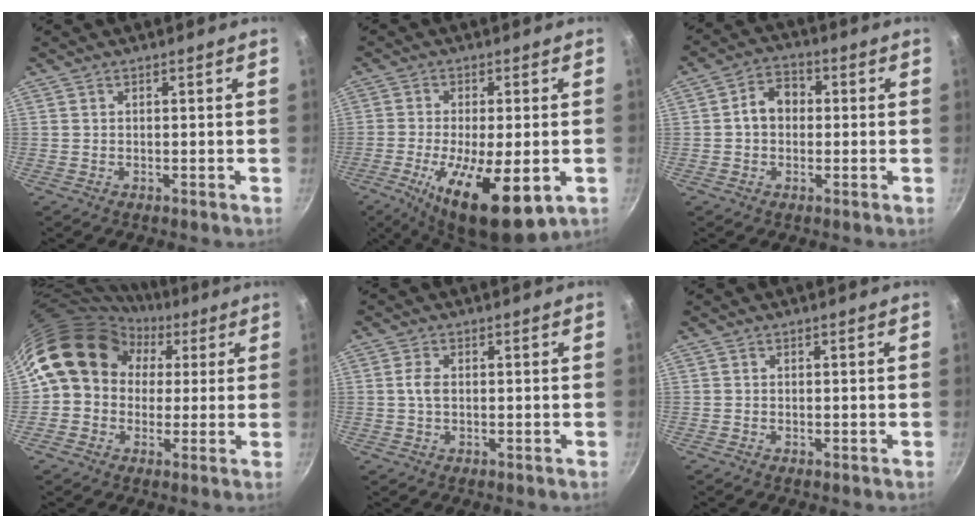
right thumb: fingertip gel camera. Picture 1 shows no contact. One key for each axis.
{"total": 16.2, "fx": -5.3, "fy": 5.4, "fz": 14.3, "tx": -0.247, "ty": -0.013, "tz": -0.084}
{"total": 6.4, "fx": 0.2, "fy": 5.0, "fz": 3.9, "tx": -0.037, "ty": 0.020, "tz": -0.008}
{"total": 14.4, "fx": 3.0, "fy": 12.2, "fz": 7.1, "tx": -0.082, "ty": 0.032, "tz": 0.033}
{"total": 2.5, "fx": 0.0, "fy": 1.5, "fz": 2.0, "tx": -0.042, "ty": 0.006, "tz": -0.003}
{"total": 0.0}